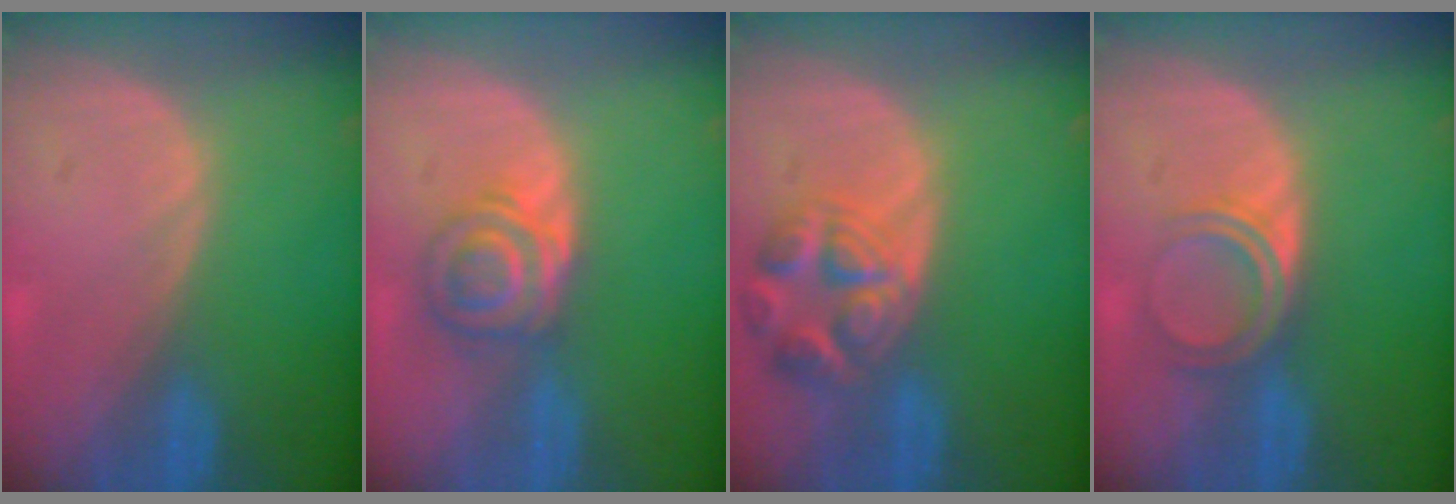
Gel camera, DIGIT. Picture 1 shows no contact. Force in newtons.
{"total": 5.7, "press": 5.4, "slide": 2.0}
{"total": 7.7, "press": 6.8, "slide": 3.5}
{"total": 4.8, "press": 4.0, "slide": 2.6}